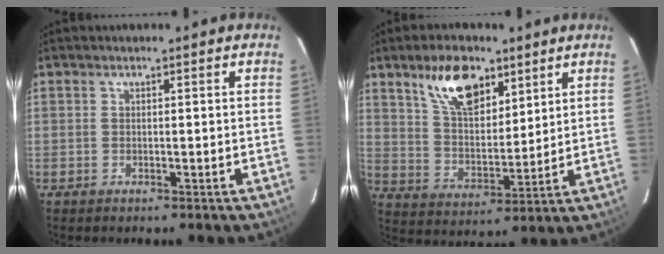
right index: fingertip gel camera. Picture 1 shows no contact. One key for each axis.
{"total": 12.3, "fx": 7.5, "fy": 6.0, "fz": 7.7, "tx": -0.127, "ty": 0.009, "tz": 0.142}